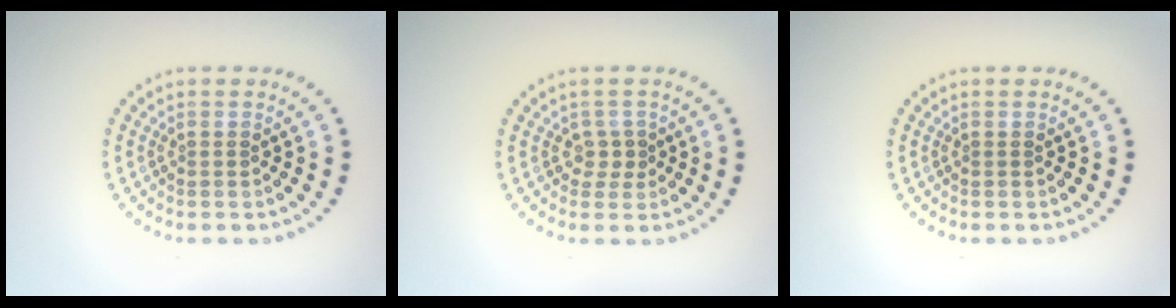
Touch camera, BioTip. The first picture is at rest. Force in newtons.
{"total": 1.6, "press": 1.3, "slide": 1.0}
{"total": 0.0}